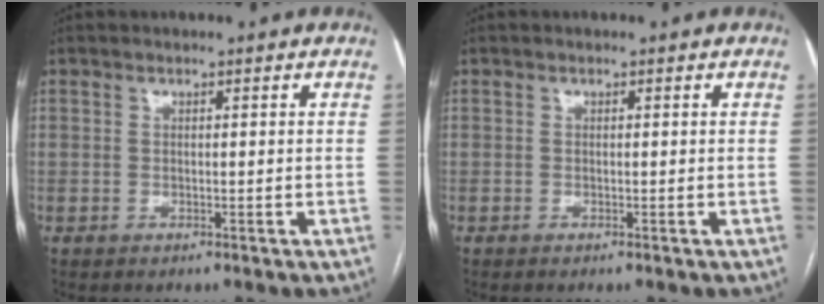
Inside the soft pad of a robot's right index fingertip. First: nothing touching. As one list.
[{"total": 0.0}]